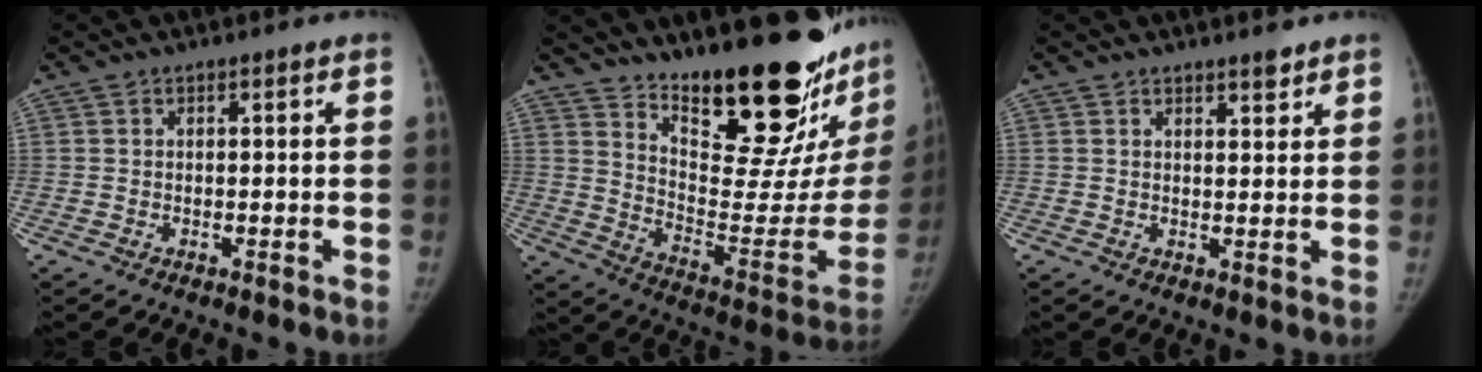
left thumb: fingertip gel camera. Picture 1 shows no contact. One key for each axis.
{"total": 28.6, "fx": 21.8, "fy": 7.5, "fz": 16.9, "tx": -0.217, "ty": -0.160, "tz": 0.315}
{"total": 2.8, "fx": 2.3, "fy": 1.0, "fz": 1.3, "tx": -0.010, "ty": -0.016, "tz": 0.032}